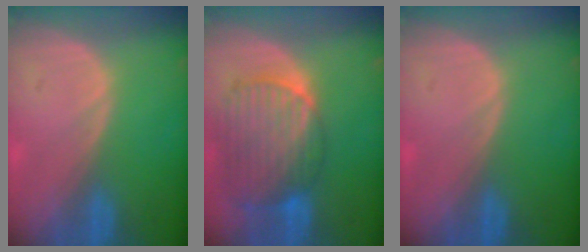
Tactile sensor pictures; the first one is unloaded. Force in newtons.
{"total": 10.6, "press": 9.0, "slide": 5.6}
{"total": 0.0}